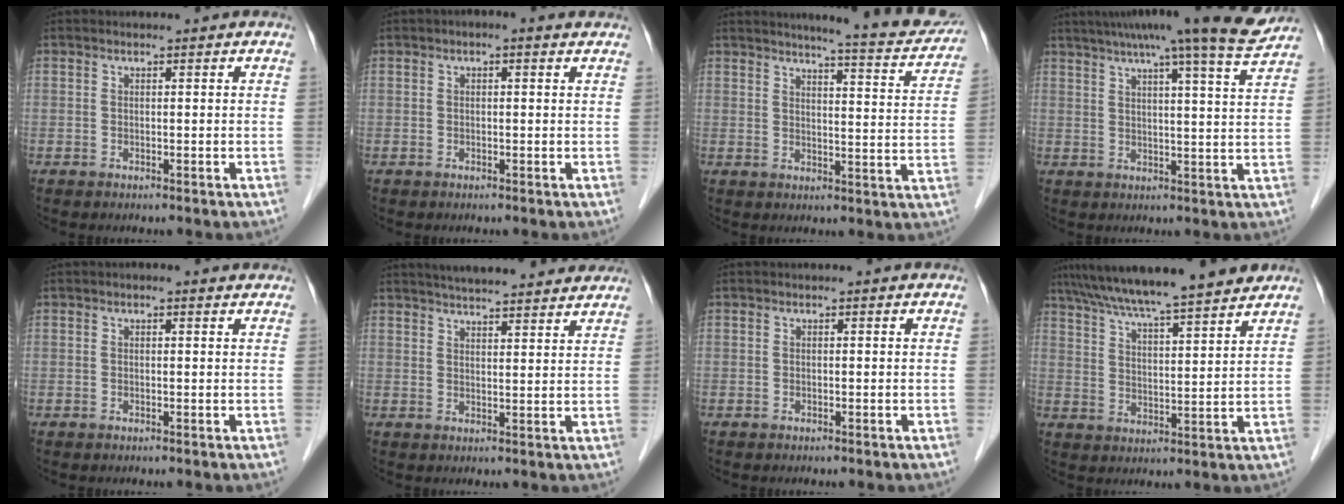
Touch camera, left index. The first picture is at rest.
{"total": 1.7, "force": [0.9, 0.6, 1.3], "torque": [-0.025, 0.016, 0.008]}
{"total": 13.6, "force": [12.6, 0.7, 5.1], "torque": [-0.061, -0.033, 0.138]}
{"total": 16.9, "force": [14.3, -0.9, 8.9], "torque": [-0.142, -0.007, 0.183]}
{"total": 1.1, "force": [0.6, 0.5, 0.7], "torque": [-0.017, 0.011, 0.005]}
{"total": 15.7, "force": [14.2, 2.0, 6.4], "torque": [-0.093, 0.032, 0.189]}
{"total": 0.0}
{"total": 17.3, "force": [15.0, 0.6, 8.7], "torque": [-0.143, 0.025, 0.225]}